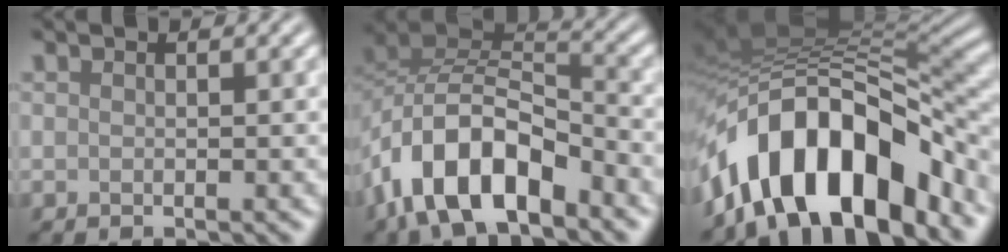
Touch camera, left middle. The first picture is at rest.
{"total": 10.1, "force": [-5.3, 5.0, 6.9], "torque": [-0.120, 0.010, -0.108]}
{"total": 14.1, "force": [-7.1, 6.5, 10.2], "torque": [-0.152, 0.002, -0.121]}